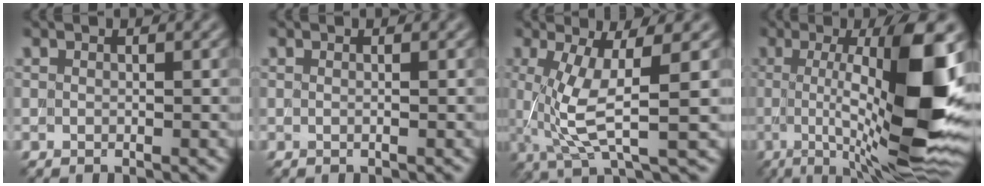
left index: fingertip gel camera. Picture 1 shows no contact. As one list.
[{"total": 0.6, "force": [0.1, 0.3, 0.5], "torque": [-0.007, -0.002, -0.006]}, {"total": 6.4, "force": [0.5, 1.5, 6.2], "torque": [-0.129, -0.002, 0.015]}, {"total": 13.7, "force": [0.3, 3.5, 13.3], "torque": [-0.197, -0.005, 0.006]}]